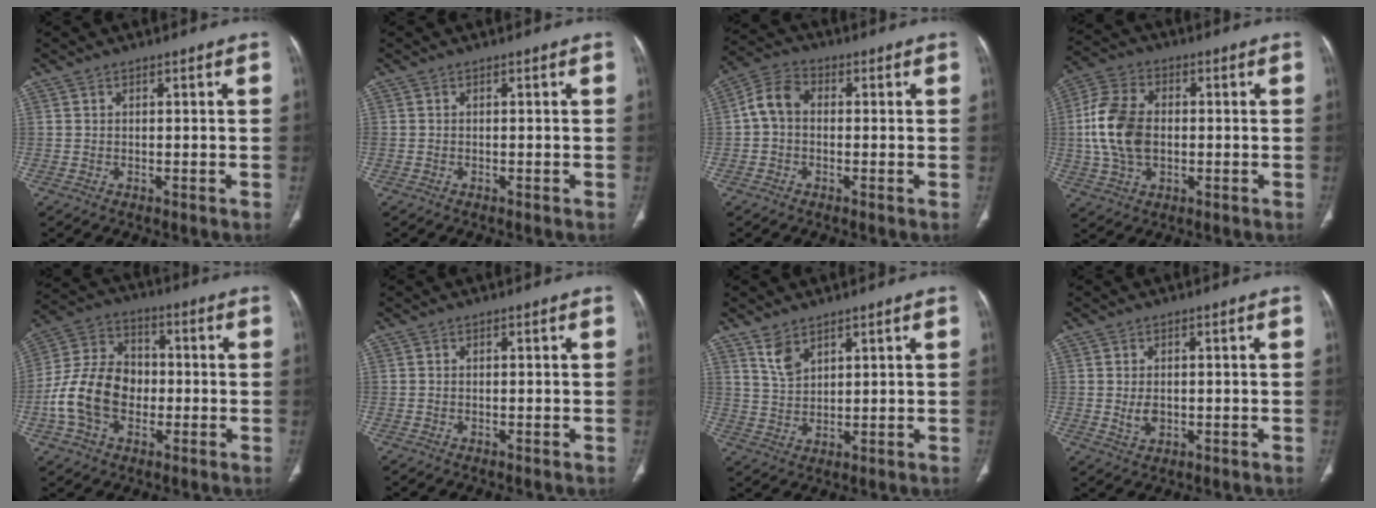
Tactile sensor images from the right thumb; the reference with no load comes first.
{"total": 0.0}
{"total": 6.3, "force": [-0.1, 4.6, 4.2], "torque": [-0.076, 0.020, -0.014]}
{"total": 12.7, "force": [0.0, 8.4, 9.5], "torque": [-0.190, 0.012, 0.001]}
{"total": 14.7, "force": [-2.9, 10.7, 9.6], "torque": [-0.173, 0.036, -0.056]}
{"total": 0.0}
{"total": 4.5, "force": [3.1, 2.2, 2.3], "torque": [-0.038, -0.017, 0.071]}
{"total": 3.0, "force": [-0.2, 2.1, 2.2], "torque": [-0.036, -0.004, 0.003]}